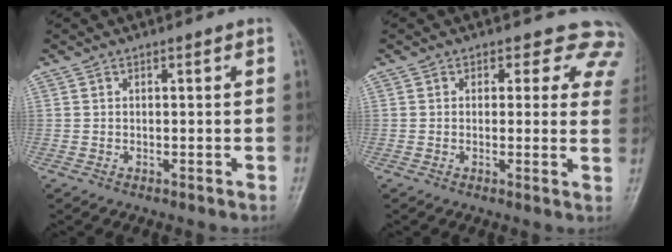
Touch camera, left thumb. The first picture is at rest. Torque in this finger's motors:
{"motor_torque": [0.18, 0.18, 0.05, -0.23, 0.06]}